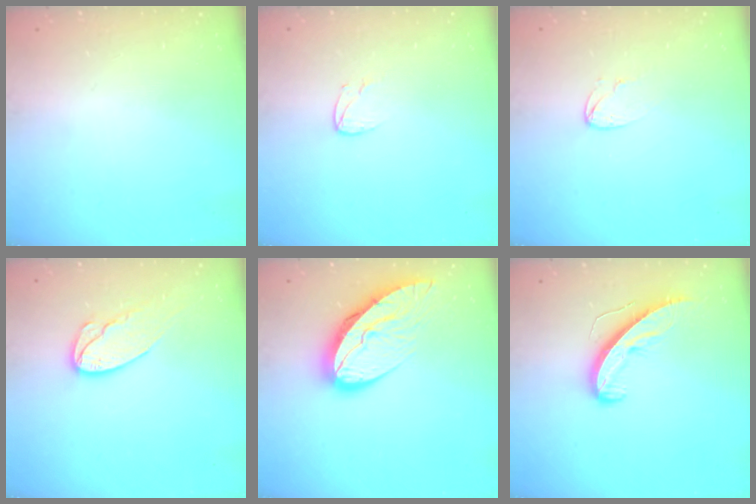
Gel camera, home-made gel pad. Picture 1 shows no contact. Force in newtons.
{"total": 4.3, "press": 4.3, "slide": 0.4}
{"total": 4.2, "press": 4.2, "slide": 0.4}
{"total": 10.9, "press": 10.9, "slide": 1.0}
{"total": 12.3, "press": 12.2, "slide": 1.1}
{"total": 9.1, "press": 9.1, "slide": 0.5}